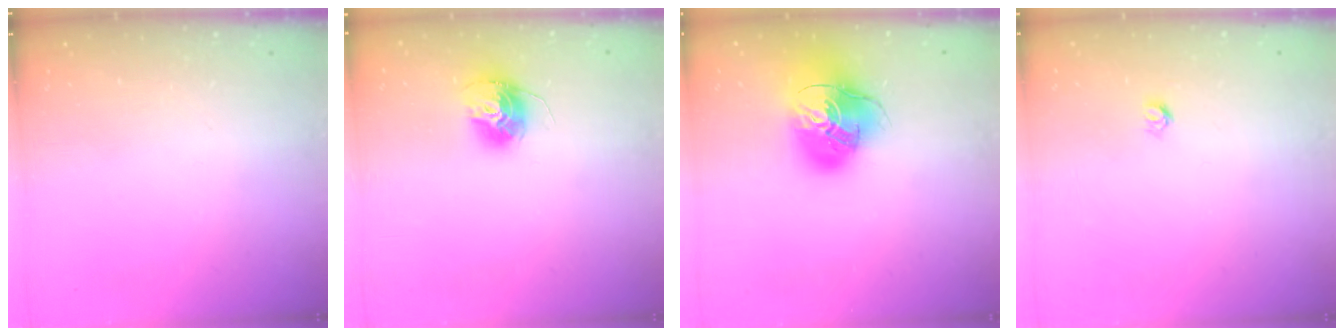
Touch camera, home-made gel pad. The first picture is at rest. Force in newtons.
{"total": 12.4, "press": 12.4, "slide": 1.0}
{"total": 19.6, "press": 19.4, "slide": 2.7}
{"total": 3.6, "press": 3.6, "slide": 0.3}